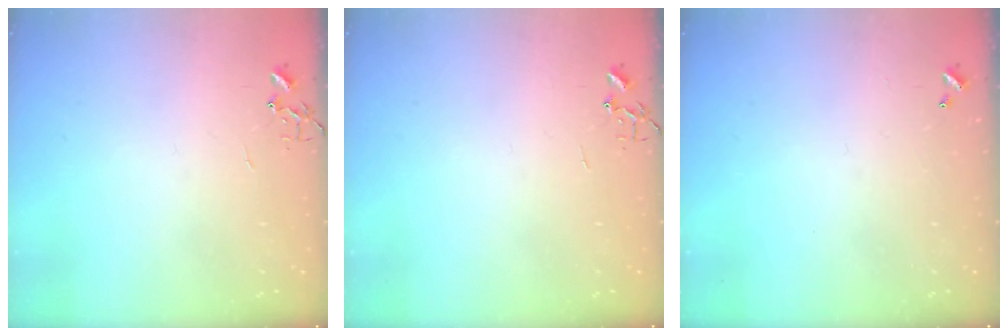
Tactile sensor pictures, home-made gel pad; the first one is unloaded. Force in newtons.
{"total": 0.0}
{"total": 0.0}